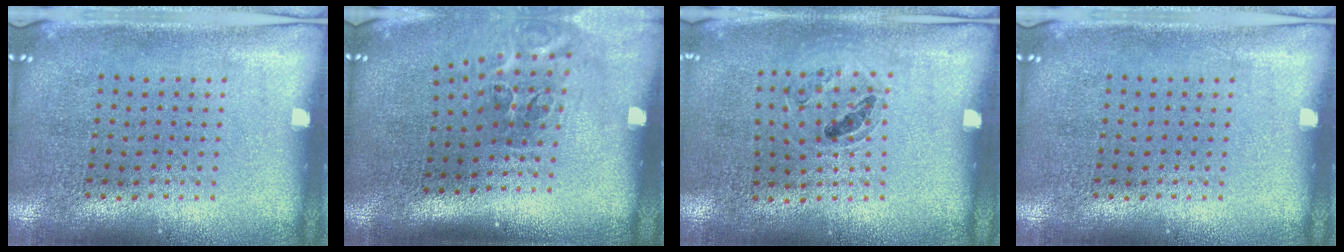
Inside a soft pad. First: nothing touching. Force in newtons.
{"total": 2.1, "press": 1.2, "slide": 1.7}
{"total": 0.9, "press": 0.8, "slide": 0.3}
{"total": 0.0}